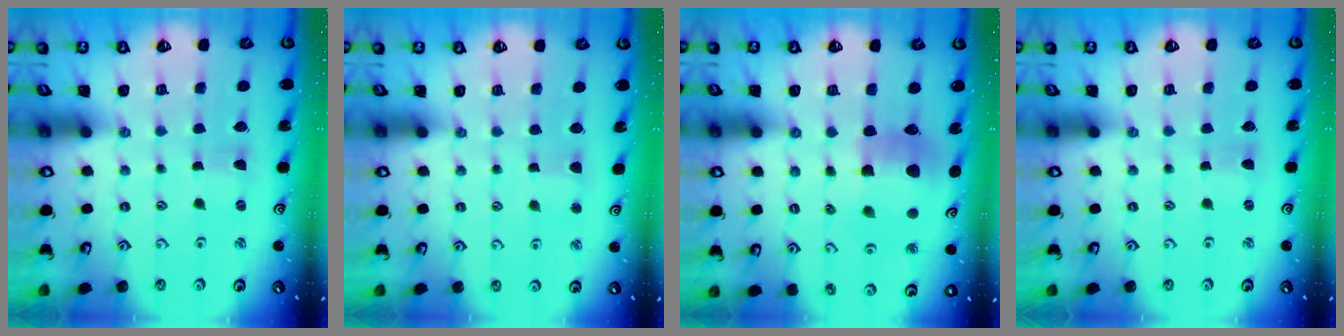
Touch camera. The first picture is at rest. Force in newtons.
{"total": 2.9, "press": 2.9, "slide": 0.3}
{"total": 12.5, "press": 12.4, "slide": 1.7}
{"total": 0.0}